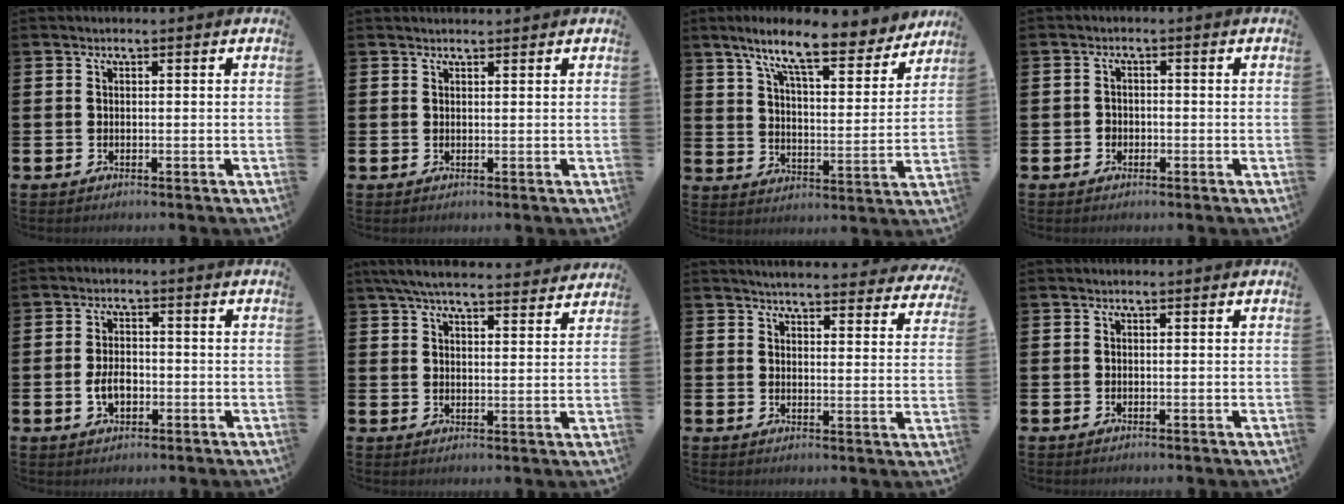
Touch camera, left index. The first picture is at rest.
{"total": 0.8, "force": [0.8, 0.0, 0.1], "torque": [0.014, -0.006, 0.012]}
{"total": 11.1, "force": [9.3, 1.9, 5.9], "torque": [-0.122, -0.051, 0.155]}
{"total": 1.4, "force": [-0.7, 1.2, 0.2], "torque": [-0.001, 0.001, -0.018]}
{"total": 3.5, "force": [-0.8, 2.2, 2.6], "torque": [-0.034, -0.002, -0.018]}
{"total": 6.4, "force": [6.0, 0.9, 2.0], "torque": [-0.050, -0.031, 0.108]}
{"total": 4.6, "force": [4.5, 0.3, 0.7], "torque": [-0.015, -0.036, 0.076]}
{"total": 0.0}